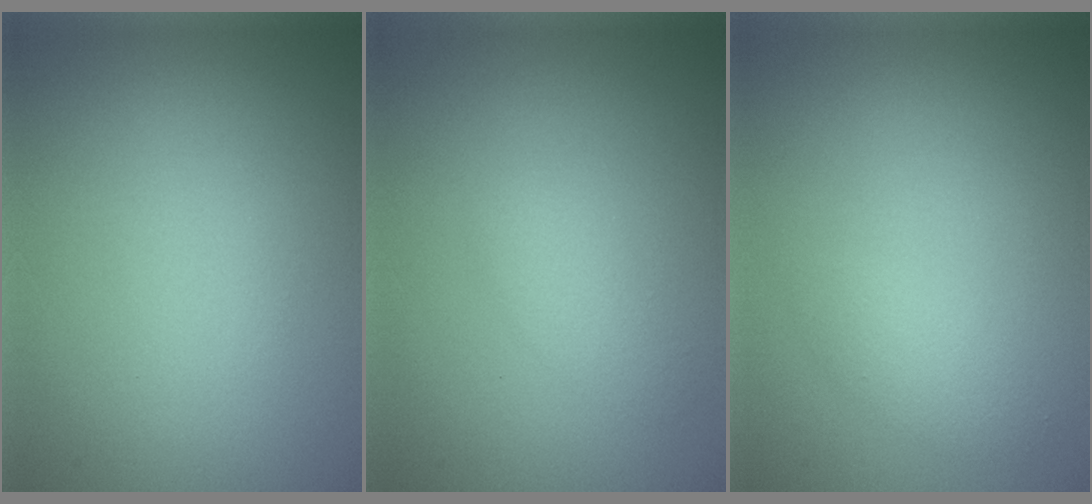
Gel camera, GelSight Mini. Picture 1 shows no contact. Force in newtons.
{"total": 1.3, "press": 1.3, "slide": 0.1}
{"total": 1.4, "press": 1.4, "slide": 0.1}